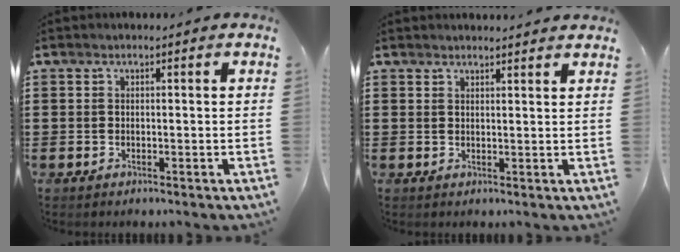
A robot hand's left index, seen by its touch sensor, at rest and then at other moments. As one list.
[{"total": 1.7, "force": [1.7, 0.0, 0.0], "torque": [-0.006, 0.001, 0.033]}]